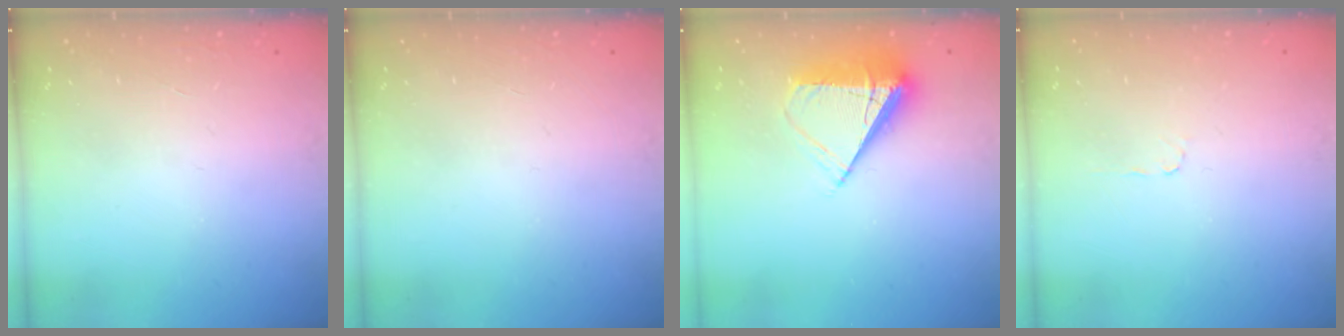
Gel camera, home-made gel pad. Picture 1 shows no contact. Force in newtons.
{"total": 0.0}
{"total": 8.5, "press": 8.4, "slide": 1.5}
{"total": 2.7, "press": 2.6, "slide": 0.3}